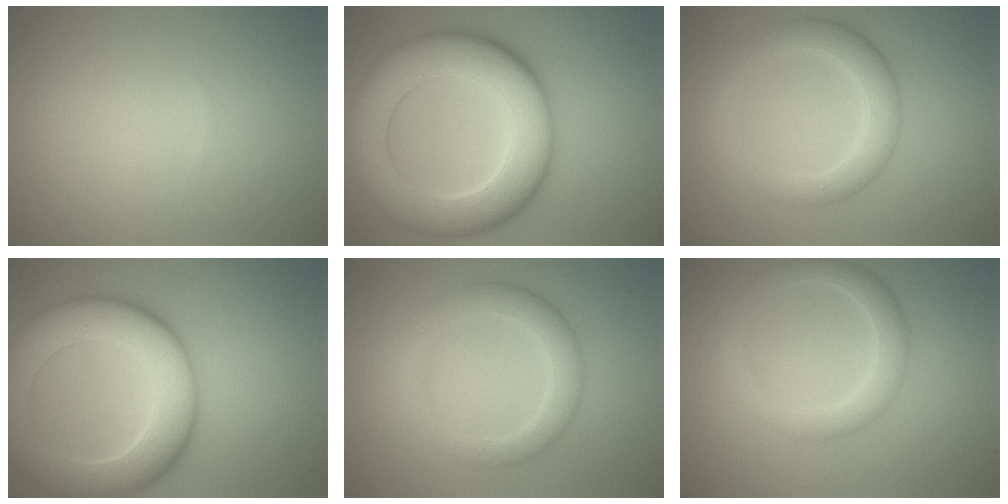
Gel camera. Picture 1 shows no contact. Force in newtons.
{"total": 10.9, "press": 10.9, "slide": 0.7}
{"total": 4.0, "press": 3.9, "slide": 0.4}
{"total": 9.6, "press": 9.6, "slide": 0.4}
{"total": 3.4, "press": 3.4, "slide": 0.2}
{"total": 3.0, "press": 3.0, "slide": 0.1}